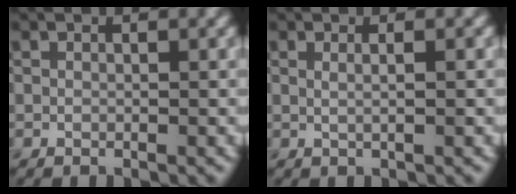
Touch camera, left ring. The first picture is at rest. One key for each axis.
{"total": 2.1, "fx": 0.5, "fy": 0.9, "fz": 1.8, "tx": -0.012, "ty": 0.000, "tz": -0.011}